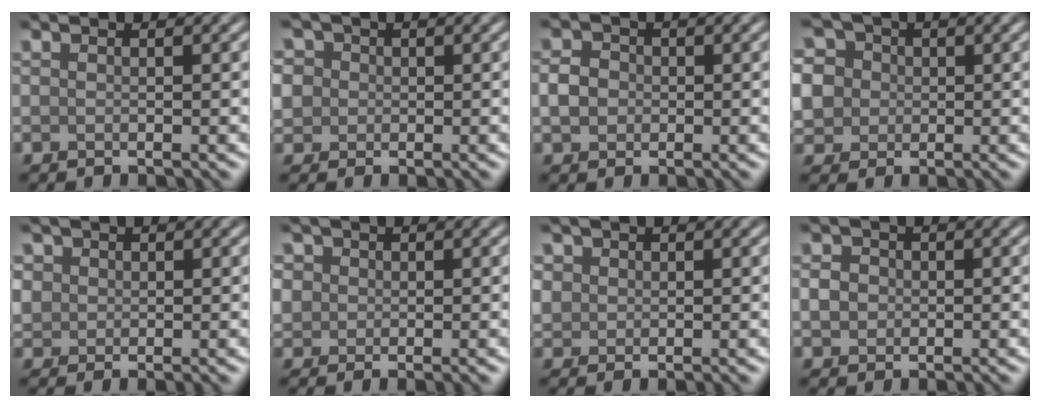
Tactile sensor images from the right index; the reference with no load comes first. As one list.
[{"total": 4.2, "force": [0.9, 3.8, 1.6], "torque": [-0.040, 0.027, -0.002]}, {"total": 2.2, "force": [-0.2, 1.9, 1.0], "torque": [-0.018, 0.002, -0.010]}, {"total": 6.6, "force": [0.6, 6.0, 2.7], "torque": [-0.069, 0.030, -0.009]}, {"total": 1.9, "force": [0.6, 1.7, 0.7], "torque": [-0.013, 0.001, 0.008]}, {"total": 2.6, "force": [0.4, 2.3, 1.1], "torque": [-0.024, 0.001, 0.005]}, {"total": 1.5, "force": [0.6, 1.3, 0.4], "torque": [-0.007, 0.001, 0.010]}, {"total": 1.6, "force": [-0.1, 1.4, 0.7], "torque": [-0.011, -0.001, -0.005]}]